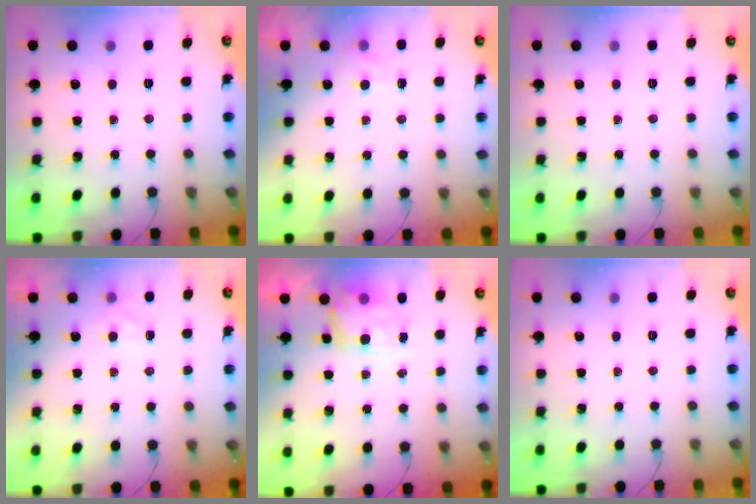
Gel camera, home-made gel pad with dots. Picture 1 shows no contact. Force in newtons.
{"total": 4.3, "press": 4.1, "slide": 1.3}
{"total": 0.0}
{"total": 4.1, "press": 3.9, "slide": 1.4}
{"total": 7.2, "press": 7.1, "slide": 1.0}
{"total": 0.0}